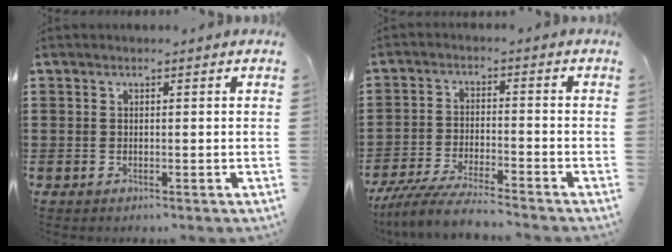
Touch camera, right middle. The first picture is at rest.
{"total": 6.5, "force": [-6.0, 0.3, 2.5], "torque": [-0.063, -0.010, -0.119]}